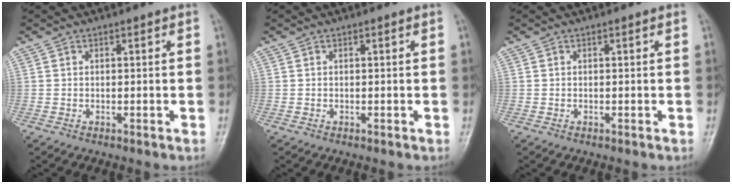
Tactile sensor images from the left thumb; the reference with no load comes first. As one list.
[{"total": 0.0}, {"total": 0.0}]